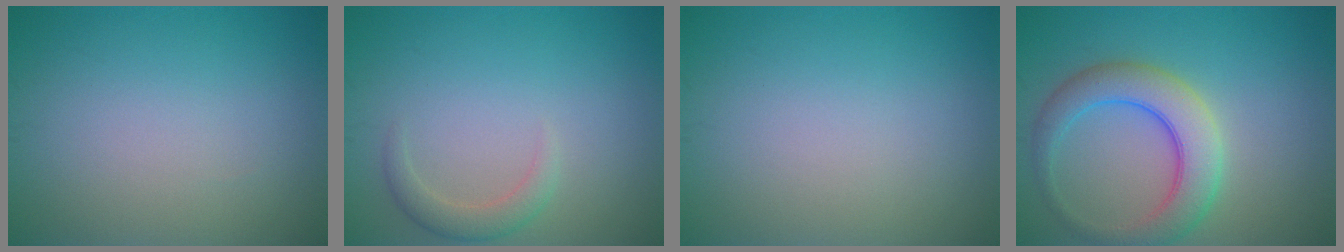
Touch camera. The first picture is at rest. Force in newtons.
{"total": 2.0, "press": 2.0, "slide": 0.2}
{"total": 0.0}
{"total": 5.6, "press": 5.6, "slide": 0.2}